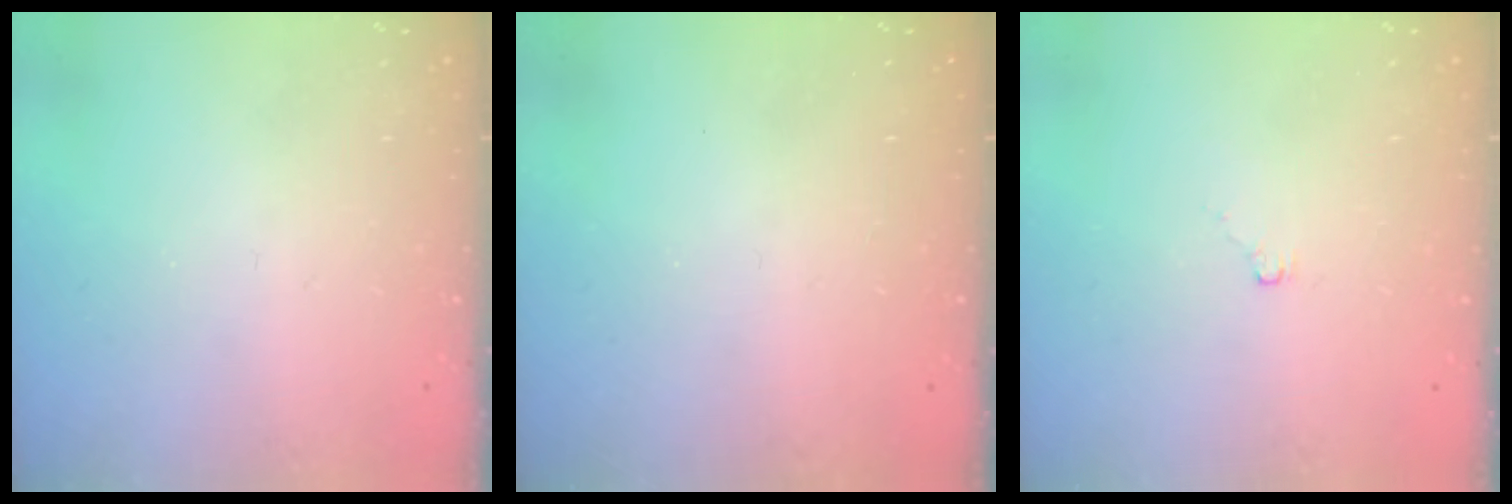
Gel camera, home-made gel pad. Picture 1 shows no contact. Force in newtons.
{"total": 0.0}
{"total": 2.4, "press": 2.4, "slide": 0.4}